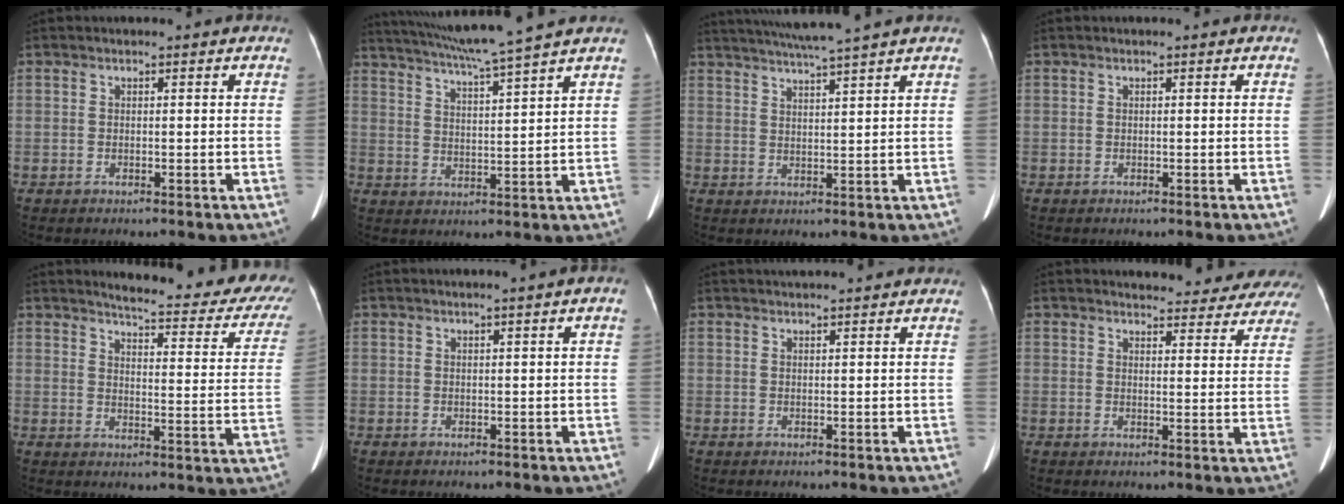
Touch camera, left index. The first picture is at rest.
{"total": 12.0, "force": [10.2, -2.2, 5.8], "torque": [-0.105, -0.001, 0.161]}
{"total": 8.5, "force": [7.3, -1.9, 3.9], "torque": [-0.065, 0.009, 0.111]}
{"total": 0.0}
{"total": 22.2, "force": [19.8, 3.6, 9.4], "torque": [-0.103, -0.076, 0.213]}
{"total": 1.8, "force": [0.8, -0.3, 1.6], "torque": [-0.026, 0.004, 0.013]}
{"total": 4.7, "force": [4.4, -0.3, 1.6], "torque": [-0.018, 0.027, 0.057]}
{"total": 17.5, "force": [16.7, 4.0, 3.5], "torque": [-0.018, -0.035, 0.174]}